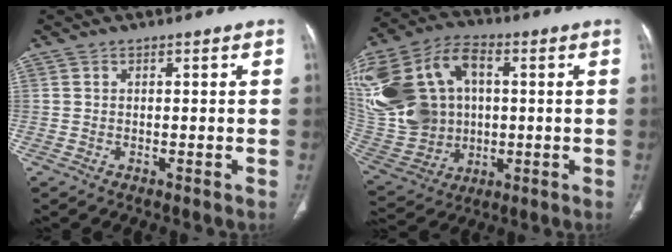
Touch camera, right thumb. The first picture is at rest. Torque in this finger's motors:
{"motor_torque": [2.12, 2.44, 1.39, 1.06, 0.54]}